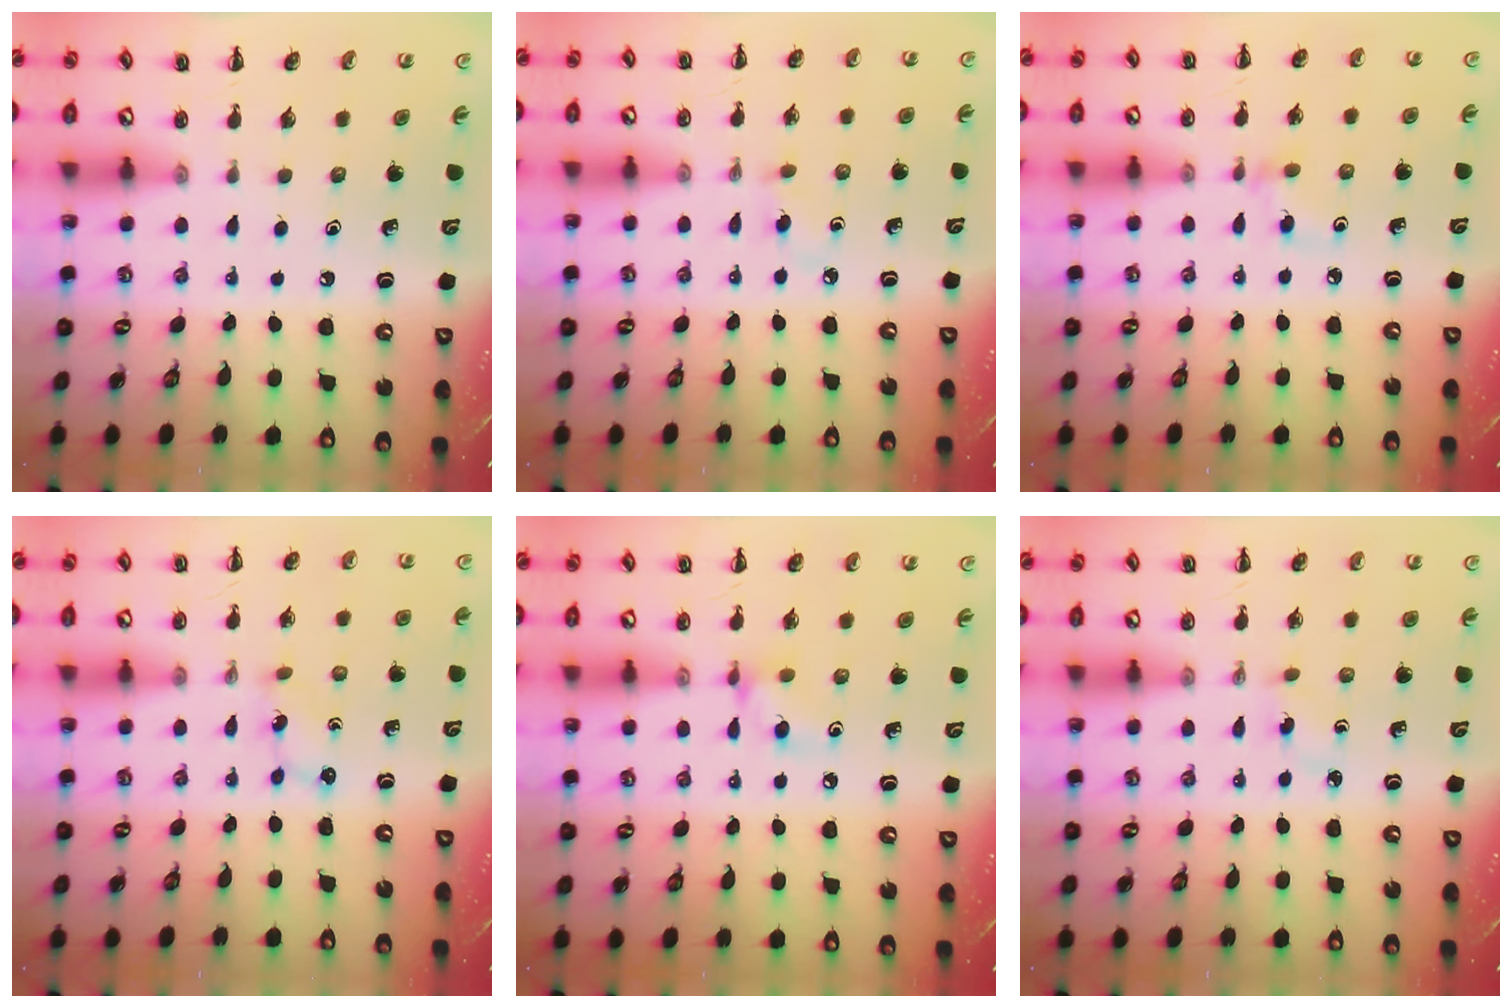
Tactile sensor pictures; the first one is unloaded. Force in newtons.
{"total": 3.1, "press": 2.8, "slide": 1.2}
{"total": 2.8, "press": 2.6, "slide": 1.0}
{"total": 1.7, "press": 1.6, "slide": 0.6}
{"total": 5.7, "press": 5.6, "slide": 0.5}
{"total": 1.8, "press": 1.6, "slide": 0.7}